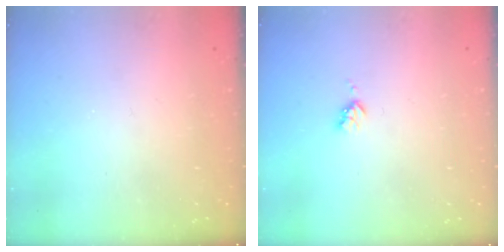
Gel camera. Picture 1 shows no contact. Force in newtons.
{"total": 3.0, "press": 3.0, "slide": 0.3}